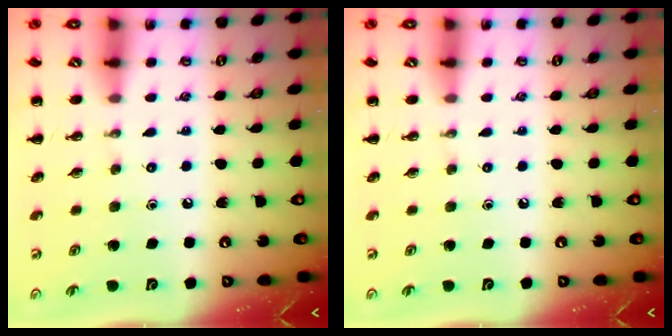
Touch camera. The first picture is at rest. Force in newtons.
{"total": 0.0}